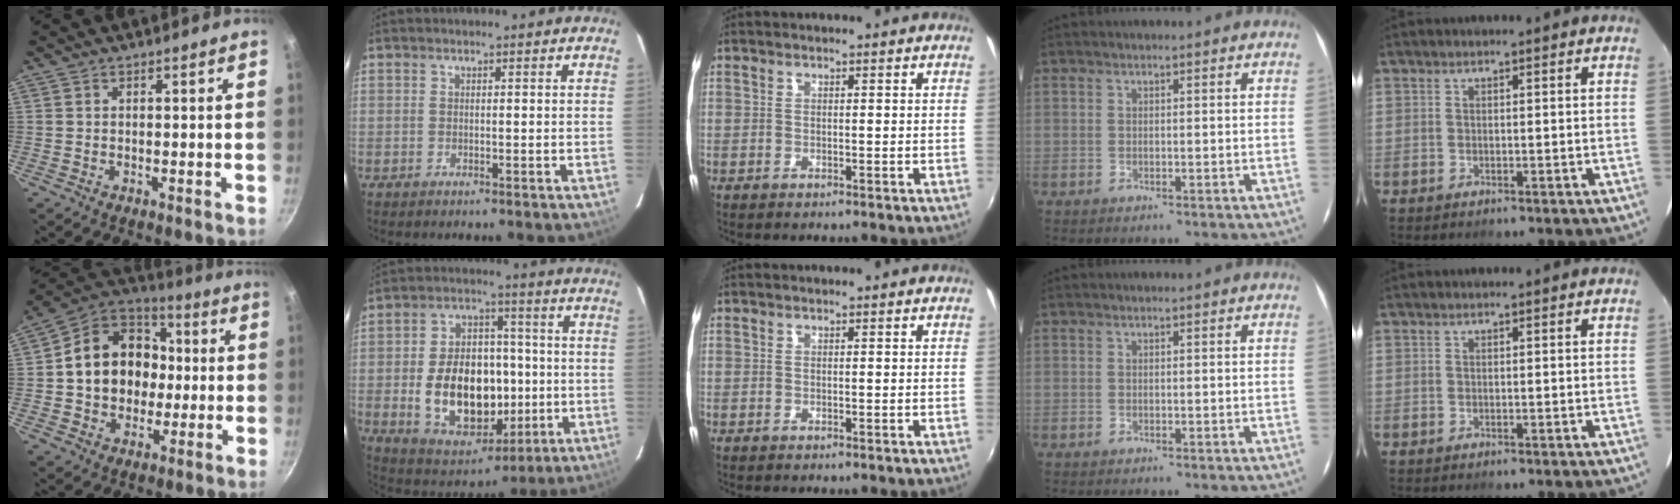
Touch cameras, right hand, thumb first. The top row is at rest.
{"thumb": {"total": 17.5, "force": [0.2, 14.5, 9.9], "torque": [-0.132, 0.035, -0.006]}, "index": {"total": 18.9, "force": [-2.8, 12.5, 13.8], "torque": [-0.273, 0.020, -0.017]}}